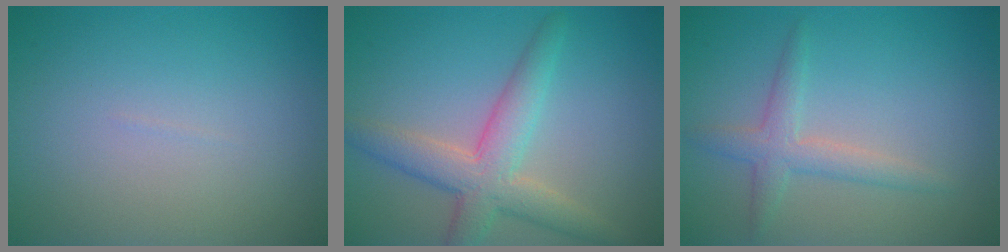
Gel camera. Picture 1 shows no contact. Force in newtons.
{"total": 5.0, "press": 5.0, "slide": 0.3}
{"total": 2.5, "press": 2.5, "slide": 0.1}